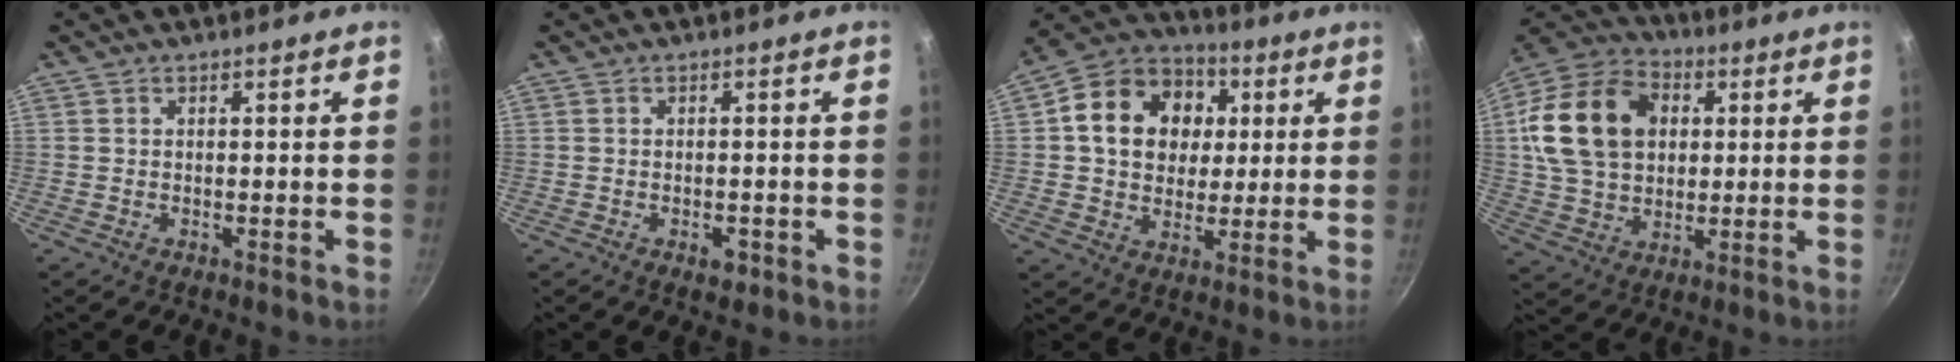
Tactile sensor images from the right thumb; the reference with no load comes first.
{"total": 2.5, "force": [-1.1, 1.4, 1.8], "torque": [-0.021, 0.007, -0.012]}
{"total": 17.5, "force": [3.4, 14.0, 10.0], "torque": [-0.143, 0.016, 0.047]}
{"total": 20.0, "force": [4.0, 14.8, 12.9], "torque": [-0.211, 0.017, 0.066]}